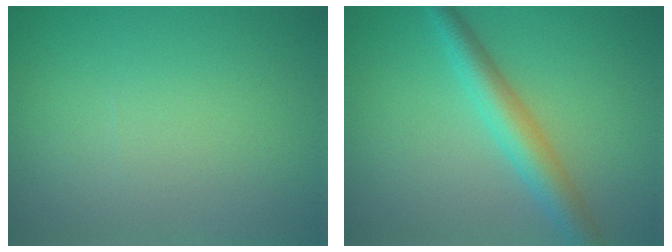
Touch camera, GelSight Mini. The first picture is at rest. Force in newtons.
{"total": 4.1, "press": 4.1, "slide": 0.1}